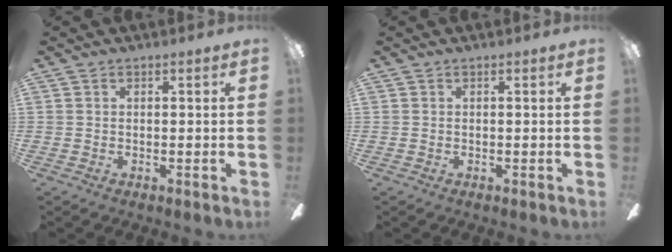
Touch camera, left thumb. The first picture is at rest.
{"total": 0.0}